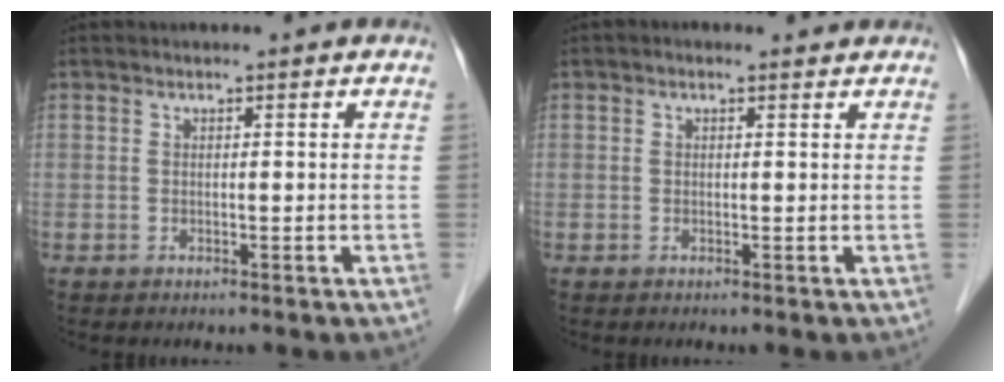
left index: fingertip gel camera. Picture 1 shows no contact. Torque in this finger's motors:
{"motor_torque": [0.46, -0.40, 0.12, 0.00]}